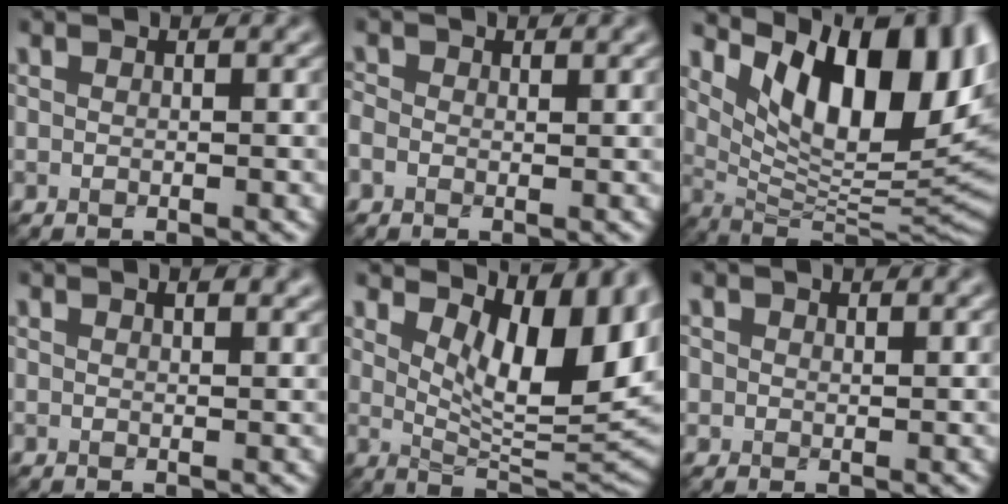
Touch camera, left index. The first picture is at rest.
{"total": 1.2, "force": [0.0, 1.0, 0.7], "torque": [-0.010, 0.001, -0.006]}
{"total": 14.1, "force": [5.5, 6.0, 11.6], "torque": [-0.153, -0.004, 0.095]}
{"total": 1.2, "force": [0.8, 0.3, 0.8], "torque": [-0.010, 0.001, 0.014]}
{"total": 10.2, "force": [3.9, 4.2, 8.4], "torque": [-0.127, -0.012, 0.070]}
{"total": 1.1, "force": [0.6, 0.9, 0.3], "torque": [-0.004, -0.001, 0.010]}